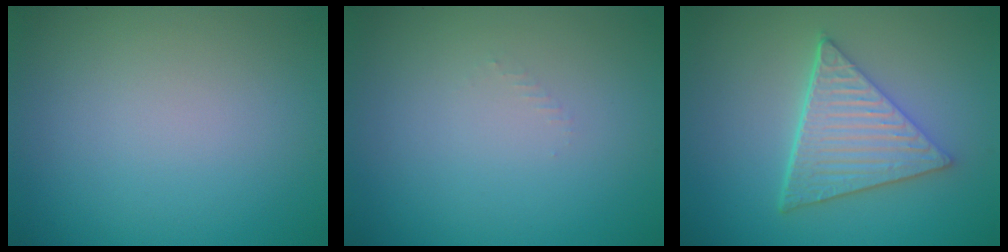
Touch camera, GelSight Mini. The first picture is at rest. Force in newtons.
{"total": 0.5, "press": 0.5, "slide": 0.2}
{"total": 5.9, "press": 4.3, "slide": 4.0}